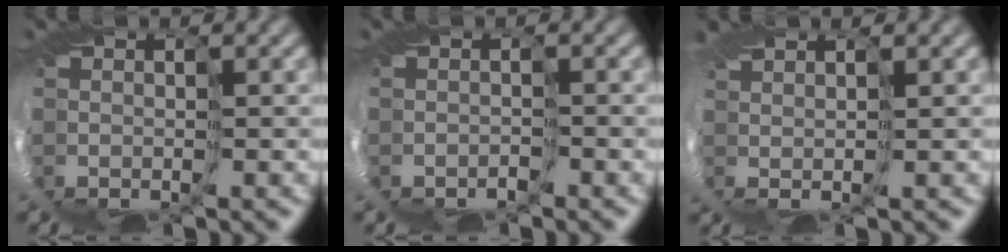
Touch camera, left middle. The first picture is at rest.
{"total": 1.9, "force": [-1.5, -0.6, -0.9], "torque": [0.014, -0.006, -0.026]}
{"total": 2.2, "force": [1.2, -1.8, -0.2], "torque": [0.000, 0.002, 0.019]}